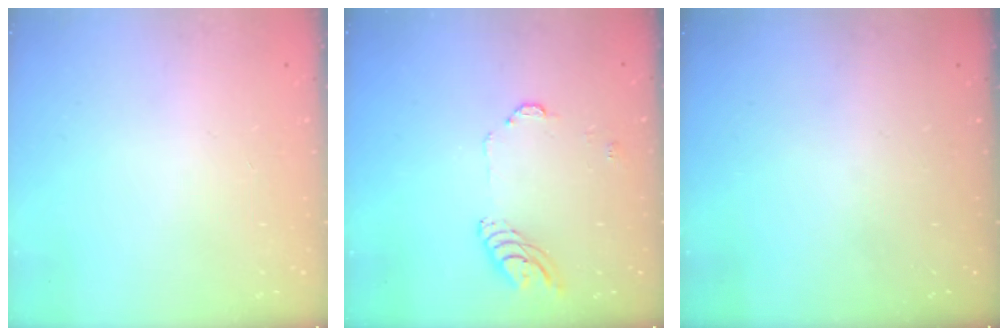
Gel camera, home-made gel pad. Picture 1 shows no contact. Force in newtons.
{"total": 8.5, "press": 8.5, "slide": 0.8}
{"total": 0.0}